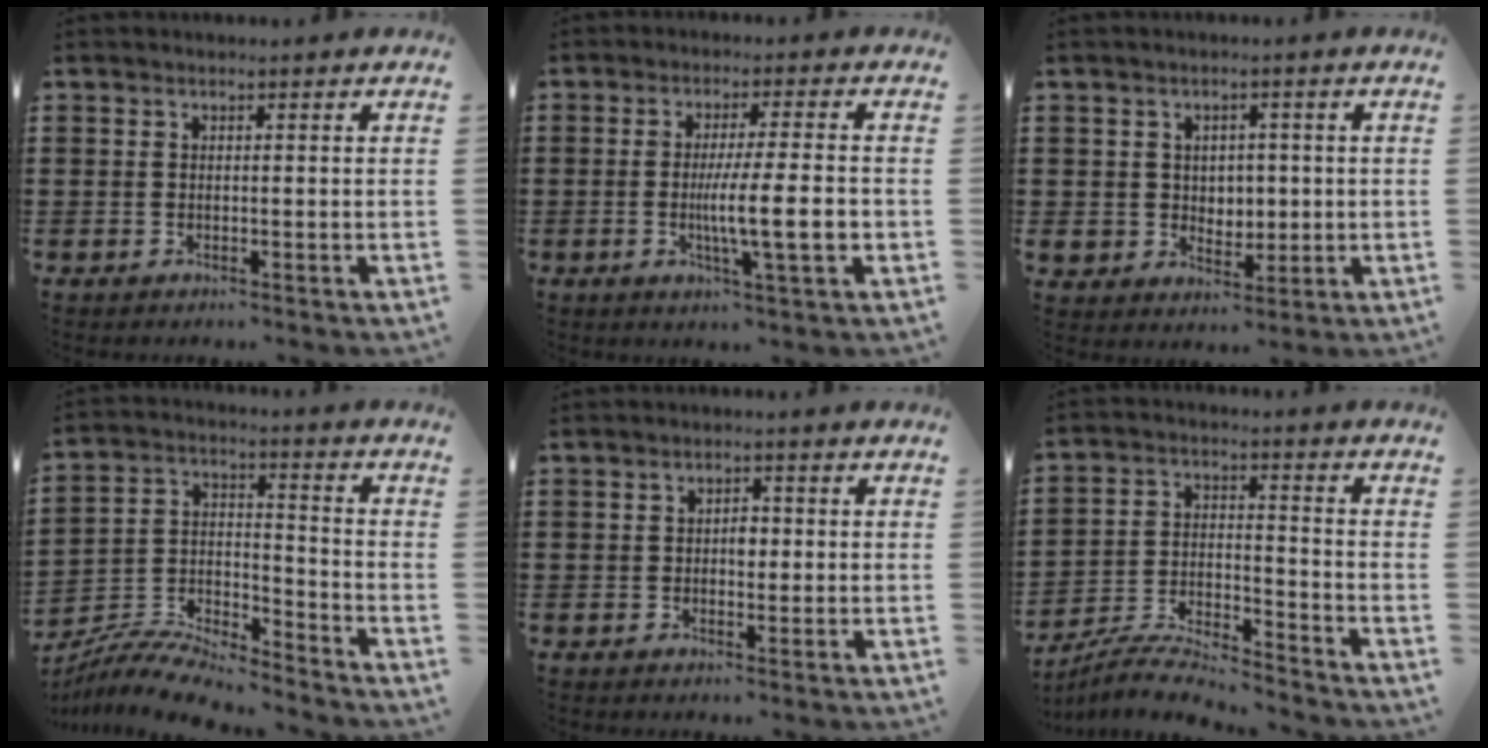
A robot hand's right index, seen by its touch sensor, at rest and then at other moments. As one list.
[{"total": 9.1, "force": [-1.6, 1.2, 8.9], "torque": [-0.145, -0.011, -0.030]}, {"total": 4.0, "force": [1.1, 3.8, 0.7], "torque": [-0.025, 0.009, 0.017]}, {"total": 7.8, "force": [-7.6, 0.7, 1.6], "torque": [-0.040, 0.002, -0.153]}, {"total": 2.4, "force": [-0.1, 1.3, 2.0], "torque": [-0.030, 0.002, -0.005]}, {"total": 6.4, "force": [-6.2, 0.1, 1.5], "torque": [-0.040, -0.003, -0.125]}]